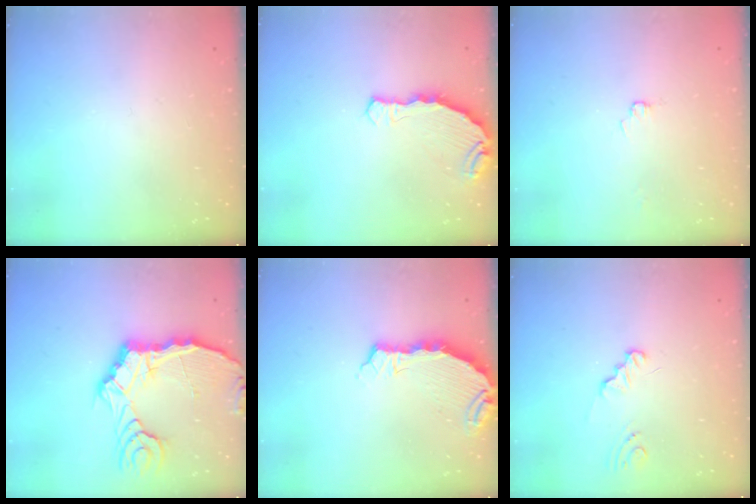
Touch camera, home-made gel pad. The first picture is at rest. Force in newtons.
{"total": 8.2, "press": 6.5, "slide": 5.1}
{"total": 1.7, "press": 1.7, "slide": 0.2}
{"total": 13.7, "press": 13.5, "slide": 1.9}
{"total": 8.8, "press": 7.7, "slide": 4.1}
{"total": 1.5, "press": 1.4, "slide": 0.1}